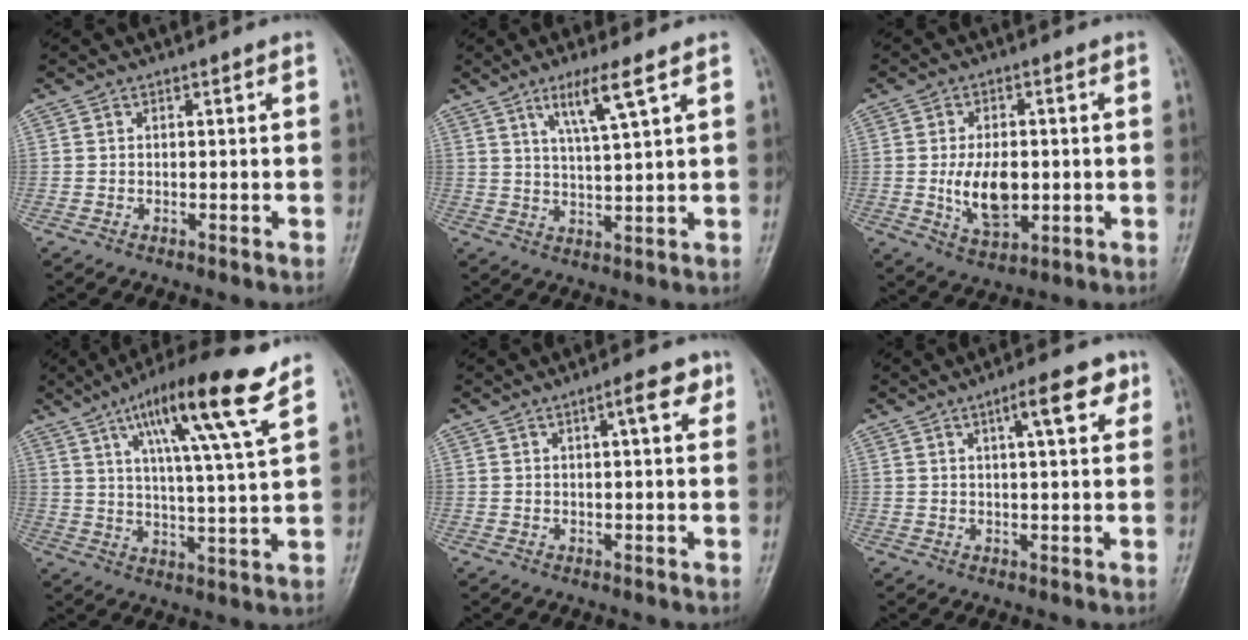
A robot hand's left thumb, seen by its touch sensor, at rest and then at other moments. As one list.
[{"total": 7.1, "force": [4.0, 0.3, 5.9], "torque": [-0.116, -0.024, 0.080]}, {"total": 9.0, "force": [-0.7, 5.2, 7.3], "torque": [-0.114, -0.007, -0.004]}, {"total": 16.3, "force": [9.1, 1.5, 13.4], "torque": [-0.220, -0.032, 0.147]}, {"total": 4.9, "force": [2.3, 1.4, 4.1], "torque": [-0.051, -0.002, 0.030]}, {"total": 7.1, "force": [3.5, 2.0, 5.9], "torque": [-0.073, -0.006, 0.048]}]